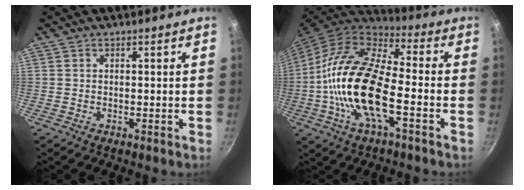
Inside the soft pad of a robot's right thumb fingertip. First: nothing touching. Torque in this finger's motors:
{"motor_torque": [-0.25, 1.94, 1.91, -0.86, 0.34]}